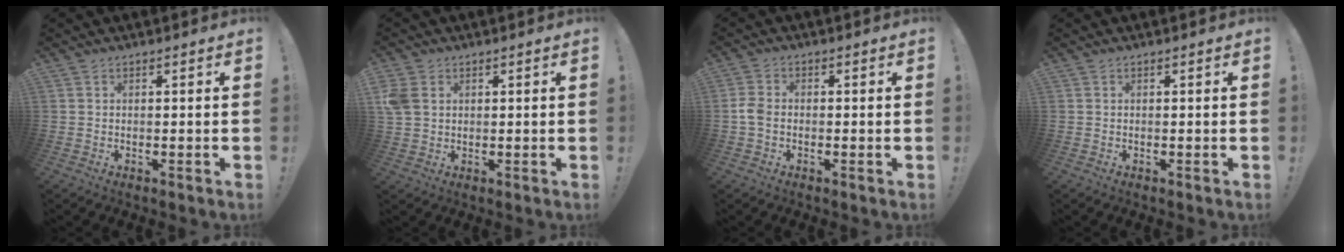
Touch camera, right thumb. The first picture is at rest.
{"total": 6.1, "force": [1.7, 4.7, 3.6], "torque": [-0.081, 0.005, 0.037]}
{"total": 3.9, "force": [-1.1, 2.6, 2.8], "torque": [-0.063, 0.010, -0.019]}
{"total": 0.0}